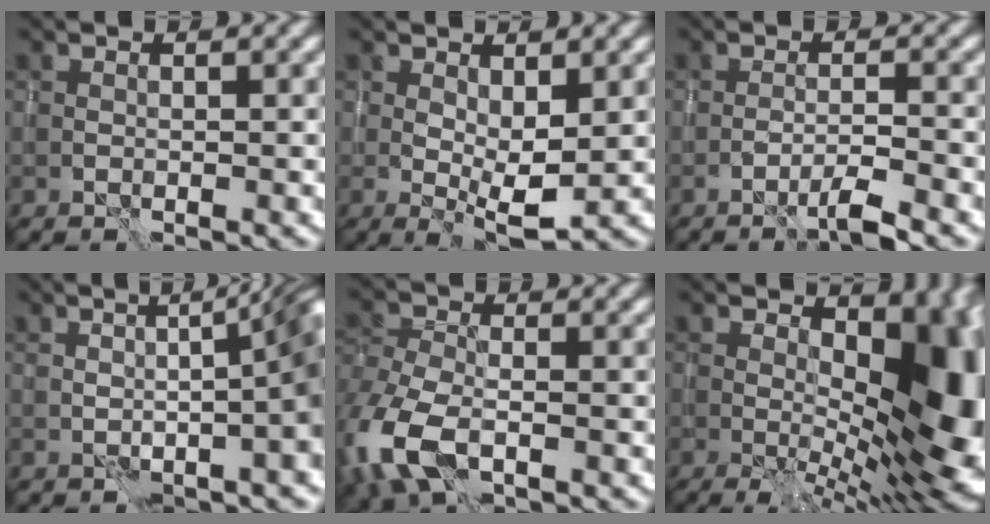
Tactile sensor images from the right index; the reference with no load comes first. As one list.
[{"total": 3.6, "force": [0.3, 1.3, 3.3], "torque": [-0.060, -0.005, 0.006]}, {"total": 2.4, "force": [-1.7, 0.0, 1.7], "torque": [-0.023, 0.008, -0.041]}, {"total": 8.0, "force": [-0.1, 2.3, 7.7], "torque": [-0.066, 0.017, -0.005]}, {"total": 7.8, "force": [-3.8, 4.1, 5.4], "torque": [-0.136, -0.018, -0.084]}, {"total": 15.1, "force": [1.1, 7.7, 13.0], "torque": [-0.136, 0.001, 0.020]}]